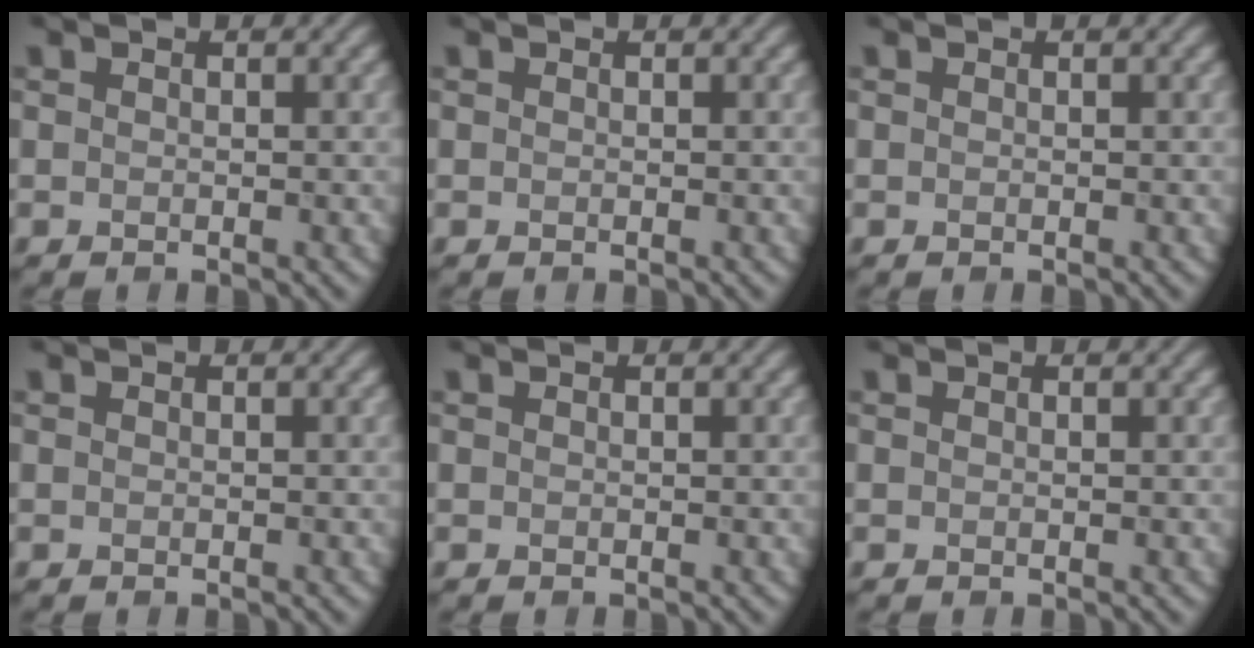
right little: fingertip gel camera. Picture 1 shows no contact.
{"total": 0.0}
{"total": 0.0}
{"total": 0.0}
{"total": 0.0}
{"total": 0.0}